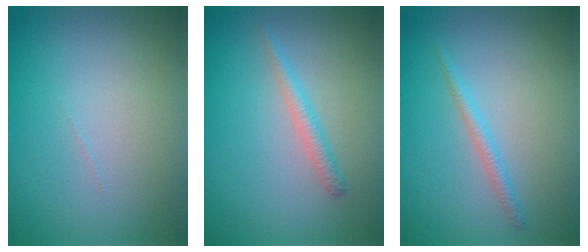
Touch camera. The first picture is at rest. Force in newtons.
{"total": 1.5, "press": 1.5, "slide": 0.0}
{"total": 1.2, "press": 1.2, "slide": 0.0}